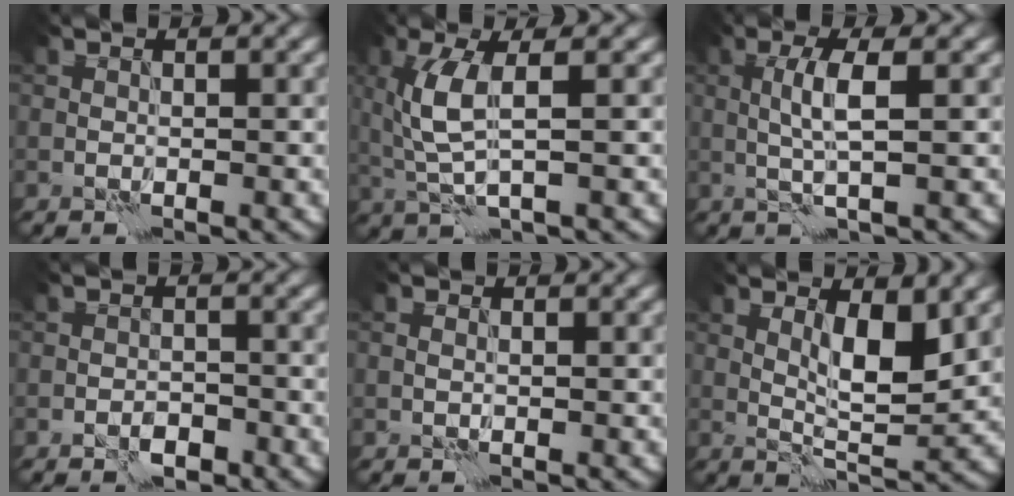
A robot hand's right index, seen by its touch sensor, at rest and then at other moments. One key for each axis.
{"total": 4.5, "fx": 0.8, "fy": 1.3, "fz": 4.3, "tx": -0.103, "ty": -0.001, "tz": 0.017}
{"total": 3.2, "fx": 0.3, "fy": 0.4, "fz": 3.1, "tx": -0.065, "ty": 0.005, "tz": 0.004}
{"total": 2.1, "fx": -1.4, "fy": 1.1, "fz": 1.1, "tx": -0.012, "ty": 0.005, "tz": -0.026}
{"total": 0.6, "fx": 0.0, "fy": 0.5, "fz": 0.4, "tx": -0.007, "ty": 0.000, "tz": -0.001}
{"total": 4.6, "fx": 1.5, "fy": 1.2, "fz": 4.2, "tx": -0.077, "ty": -0.004, "tz": 0.029}